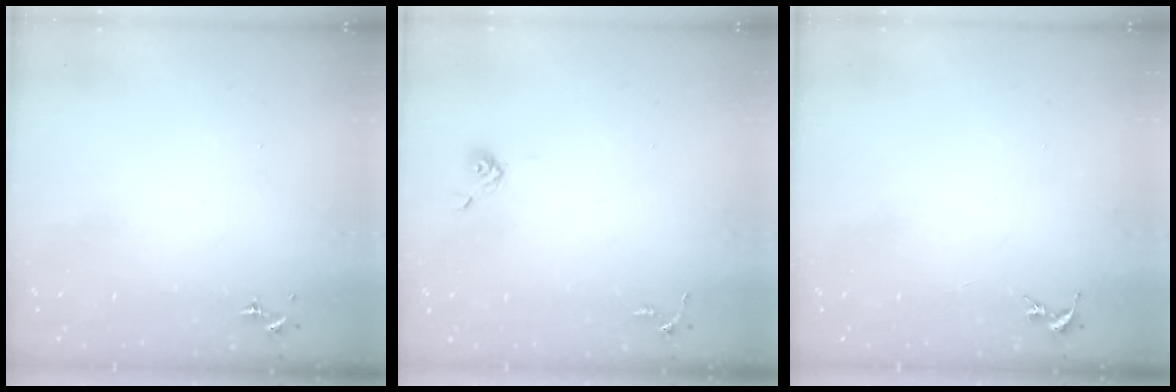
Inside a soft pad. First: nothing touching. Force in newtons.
{"total": 3.8, "press": 3.5, "slide": 1.6}
{"total": 0.0}